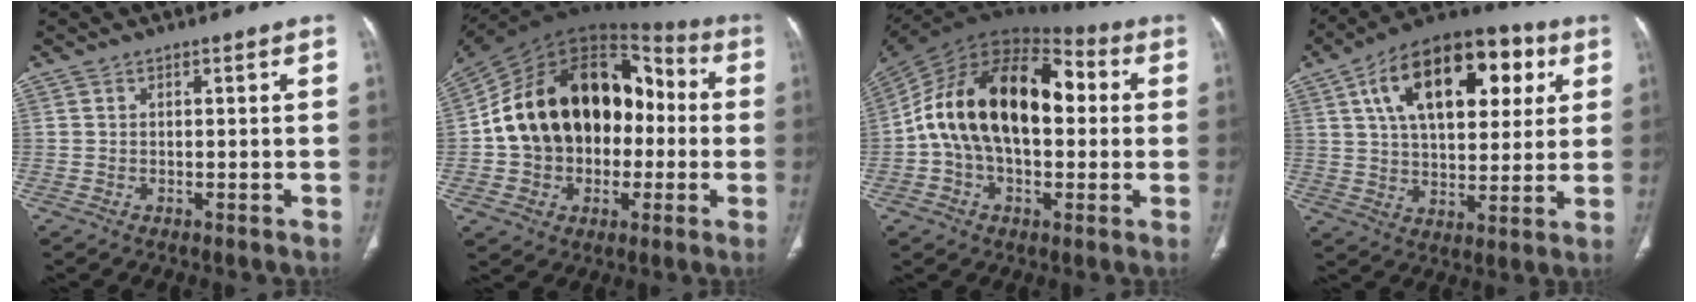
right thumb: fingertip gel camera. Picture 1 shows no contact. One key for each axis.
{"total": 25.4, "fx": -0.7, "fy": 18.3, "fz": 17.6, "tx": -0.276, "ty": 0.046, "tz": -0.008}
{"total": 23.5, "fx": 1.9, "fy": 14.1, "fz": 18.6, "tx": -0.312, "ty": 0.039, "tz": 0.021}
{"total": 23.2, "fx": 8.2, "fy": 12.7, "fz": 17.7, "tx": -0.250, "ty": 0.008, "tz": 0.126}